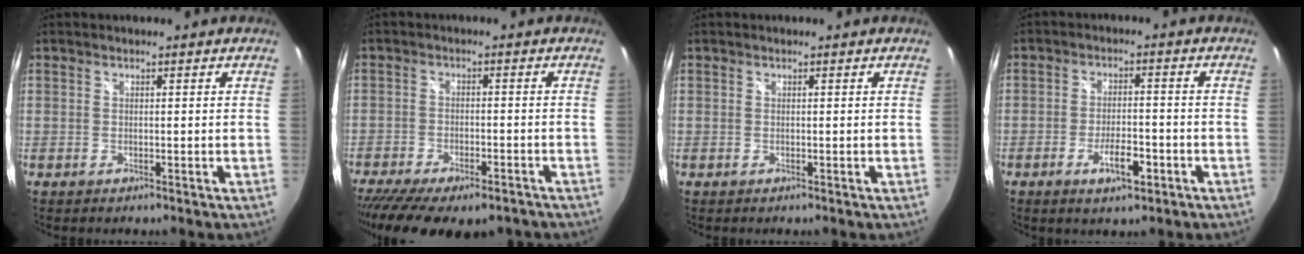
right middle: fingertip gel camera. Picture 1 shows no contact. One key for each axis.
{"total": 16.3, "fx": -12.6, "fy": 5.5, "fz": 8.7, "tx": -0.182, "ty": -0.049, "tz": -0.186}
{"total": 0.0}
{"total": 6.0, "fx": -3.2, "fy": 2.2, "fz": 4.6, "tx": -0.094, "ty": -0.006, "tz": -0.049}